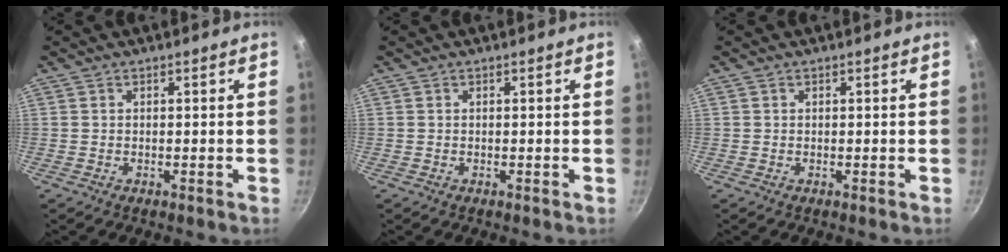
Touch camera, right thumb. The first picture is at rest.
{"total": 0.0}
{"total": 0.0}